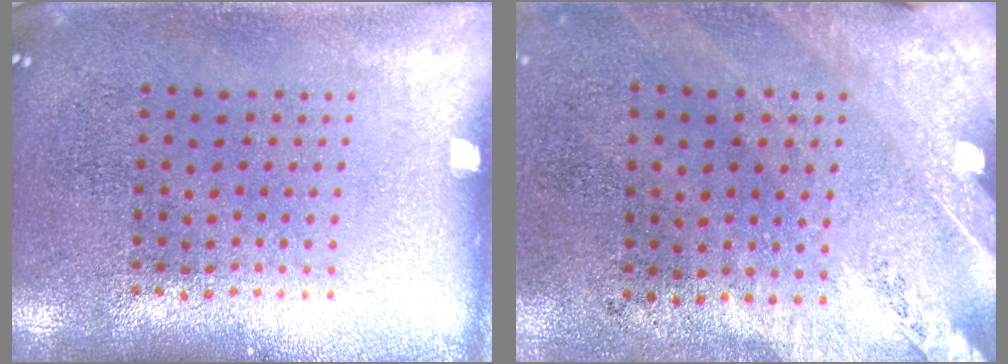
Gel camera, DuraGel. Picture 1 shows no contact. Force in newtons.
{"total": 2.4, "press": 2.1, "slide": 1.3}